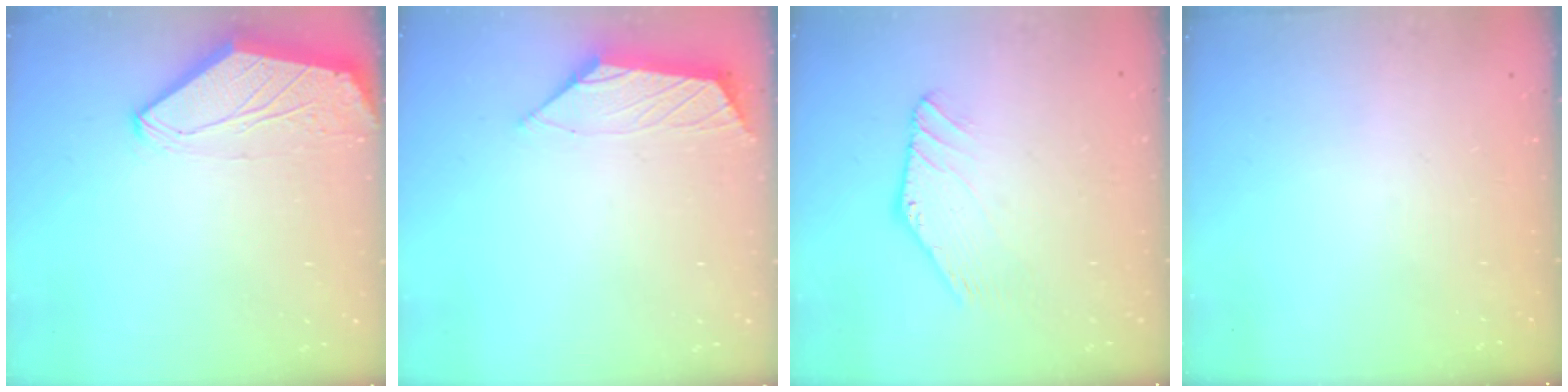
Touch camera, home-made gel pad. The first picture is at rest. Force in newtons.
{"total": 1.1, "press": 0.9, "slide": 0.5}
{"total": 1.4, "press": 1.4, "slide": 0.0}
{"total": 0.0}